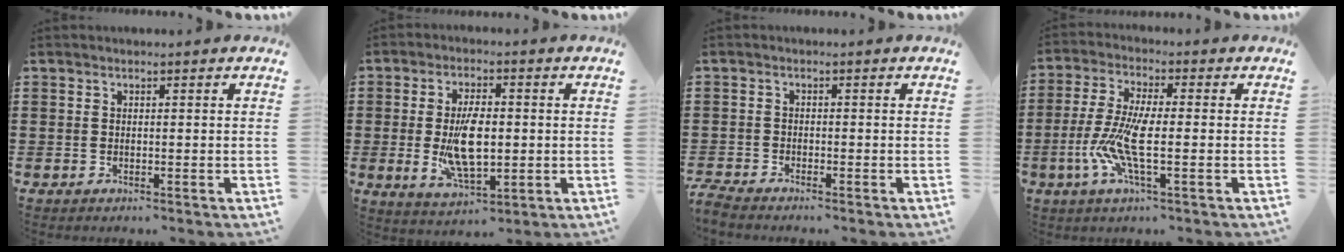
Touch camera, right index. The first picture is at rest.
{"total": 9.1, "force": [-0.4, 4.1, 8.1], "torque": [-0.162, -0.003, -0.012]}
{"total": 2.0, "force": [-2.0, 0.0, 0.1], "torque": [-0.013, -0.003, -0.045]}
{"total": 8.9, "force": [-2.2, 2.4, 8.3], "torque": [-0.188, -0.017, -0.047]}